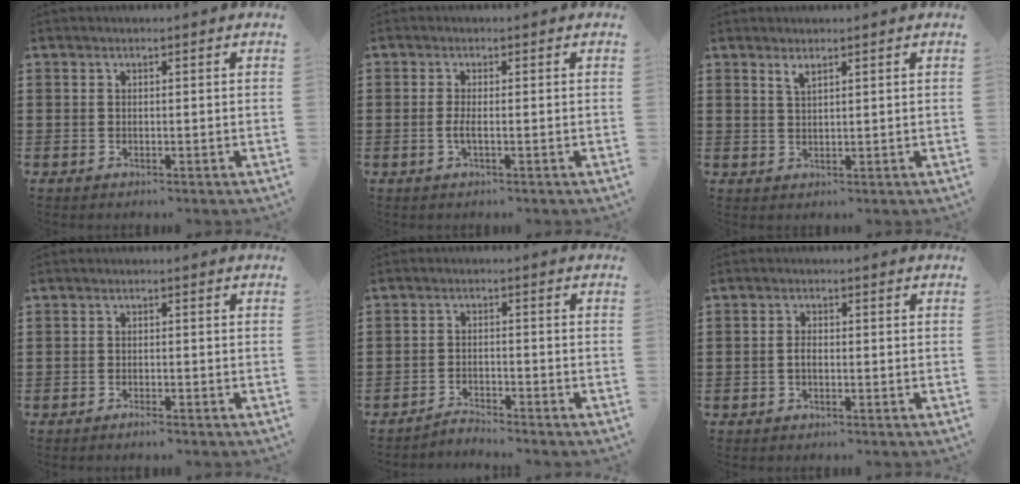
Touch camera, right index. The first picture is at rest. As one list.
[{"total": 1.9, "force": [-0.5, 0.2, 1.8], "torque": [-0.040, -0.003, -0.013]}, {"total": 1.7, "force": [1.3, 0.4, 1.0], "torque": [-0.022, 0.002, 0.023]}, {"total": 1.0, "force": [-0.9, 0.1, 0.5], "torque": [-0.011, -0.003, -0.017]}, {"total": 2.3, "force": [-2.3, 0.1, -0.1], "torque": [-0.006, 0.003, -0.050]}, {"total": 1.4, "force": [-0.4, 0.7, 1.1], "torque": [-0.029, -0.001, -0.011]}]